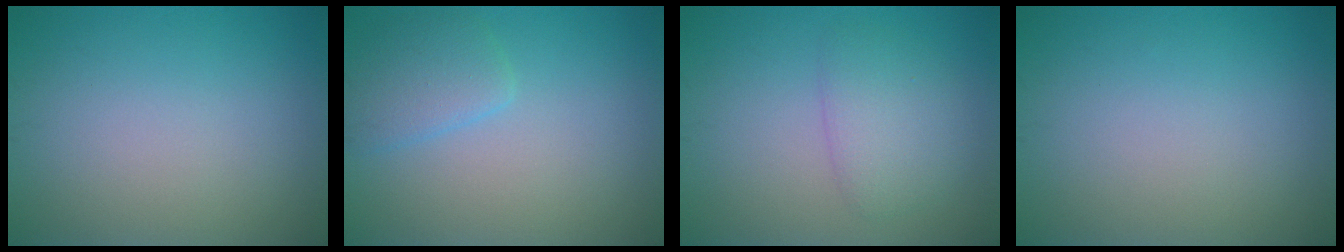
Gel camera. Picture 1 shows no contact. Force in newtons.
{"total": 2.6, "press": 2.6, "slide": 0.2}
{"total": 2.9, "press": 2.9, "slide": 0.2}
{"total": 0.0}